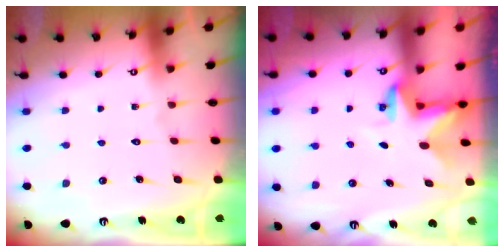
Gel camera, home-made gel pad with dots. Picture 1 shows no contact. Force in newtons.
{"total": 2.8, "press": 2.8, "slide": 0.2}